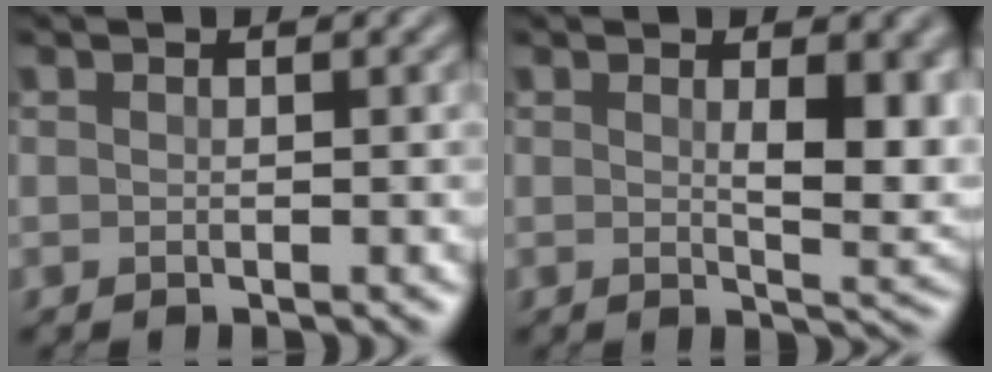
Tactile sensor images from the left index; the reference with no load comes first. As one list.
[{"total": 5.4, "force": [1.0, 1.7, 5.0], "torque": [-0.065, -0.010, 0.026]}]